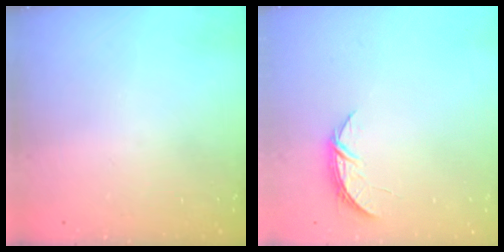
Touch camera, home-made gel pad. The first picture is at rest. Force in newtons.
{"total": 5.1, "press": 5.1, "slide": 0.6}